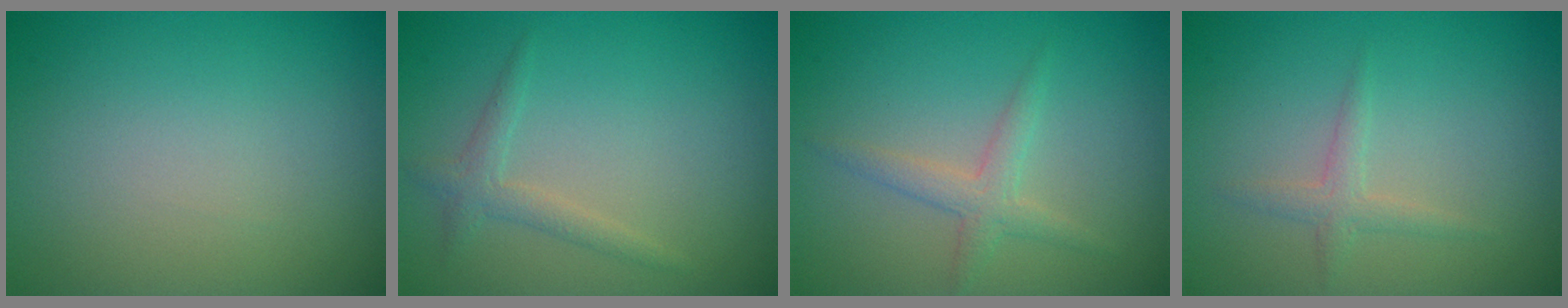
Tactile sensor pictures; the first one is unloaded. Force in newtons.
{"total": 1.6, "press": 1.6, "slide": 0.1}
{"total": 2.0, "press": 2.0, "slide": 0.1}
{"total": 1.3, "press": 1.3, "slide": 0.1}